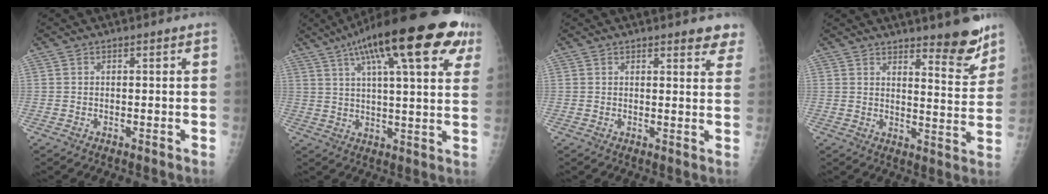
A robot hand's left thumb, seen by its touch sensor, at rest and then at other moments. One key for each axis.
{"total": 24.4, "fx": 12.5, "fy": 6.6, "fz": 19.9, "tx": -0.291, "ty": 0.004, "tz": 0.178}
{"total": 5.0, "fx": 3.9, "fy": 1.4, "fz": 2.7, "tx": -0.007, "ty": -0.017, "tz": 0.035}
{"total": 9.3, "fx": 7.0, "fy": 1.9, "fz": 5.8, "tx": -0.054, "ty": -0.058, "tz": 0.102}